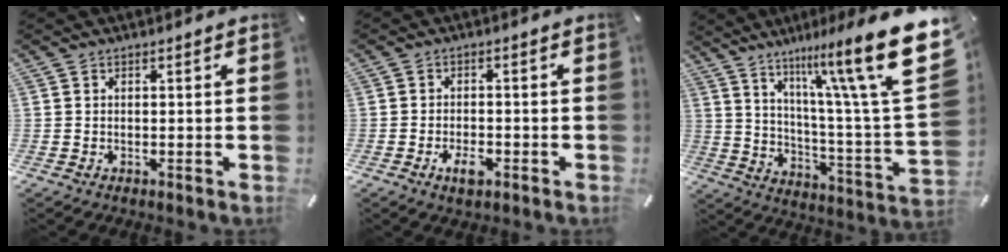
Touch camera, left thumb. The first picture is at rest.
{"total": 3.8, "force": [-1.8, 1.9, 2.8], "torque": [-0.058, 0.004, -0.034]}
{"total": 24.5, "force": [13.6, 4.6, 19.8], "torque": [-0.311, -0.092, 0.216]}